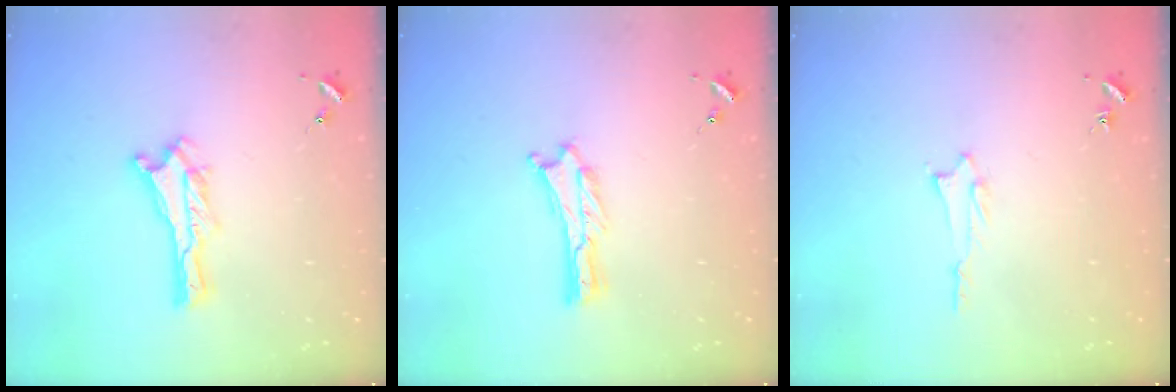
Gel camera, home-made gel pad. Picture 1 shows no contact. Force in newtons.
{"total": 0.0}
{"total": 1.2, "press": 1.2, "slide": 0.1}